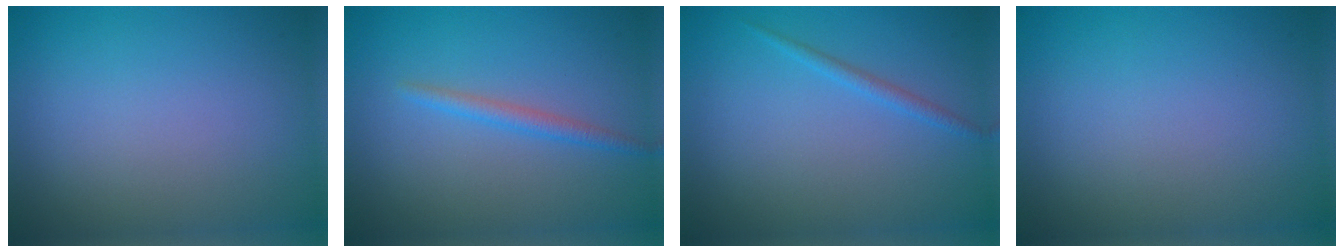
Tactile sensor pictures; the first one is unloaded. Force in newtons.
{"total": 1.6, "press": 1.6, "slide": 0.0}
{"total": 1.1, "press": 1.1, "slide": 0.1}
{"total": 0.0}